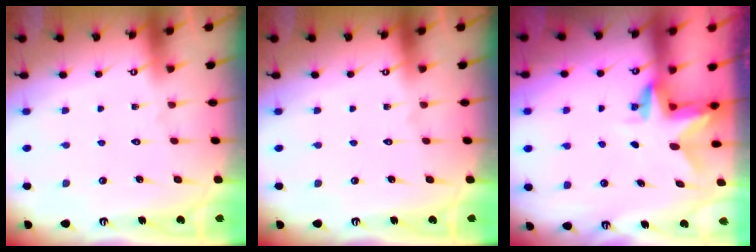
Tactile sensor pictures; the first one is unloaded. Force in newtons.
{"total": 0.0}
{"total": 3.2, "press": 3.2, "slide": 0.2}